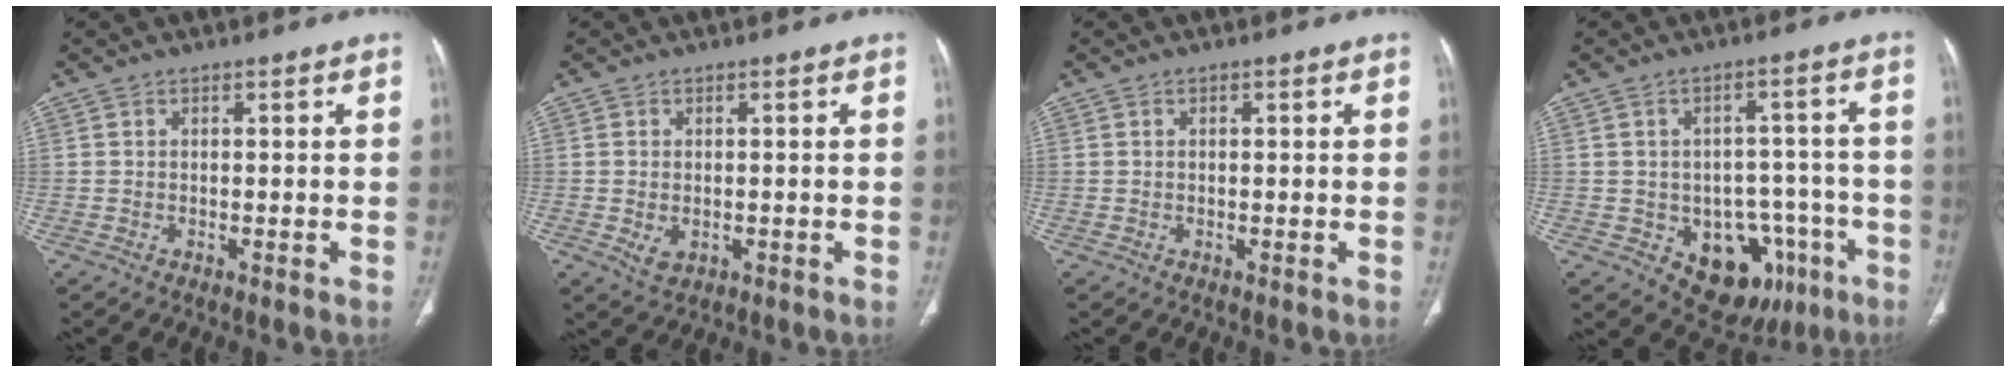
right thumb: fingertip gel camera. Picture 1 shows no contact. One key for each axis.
{"total": 2.8, "fx": -0.5, "fy": 2.0, "fz": 1.9, "tx": -0.033, "ty": -0.002, "tz": 0.001}
{"total": 0.7, "fx": 0.3, "fy": 0.3, "fz": 0.5, "tx": -0.011, "ty": 0.004, "tz": 0.005}
{"total": 14.0, "fx": -6.0, "fy": 9.8, "fz": 7.9, "tx": -0.056, "ty": 0.038, "tz": -0.067}